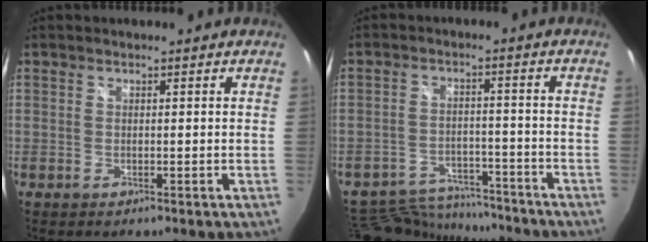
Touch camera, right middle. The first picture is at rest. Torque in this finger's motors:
{"motor_torque": [-0.59, -0.67, -0.20, -0.07]}